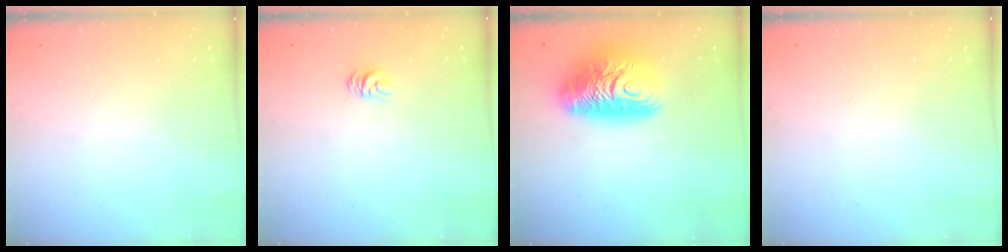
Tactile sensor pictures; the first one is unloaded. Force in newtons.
{"total": 5.3, "press": 5.3, "slide": 0.4}
{"total": 18.0, "press": 17.9, "slide": 1.4}
{"total": 0.0}